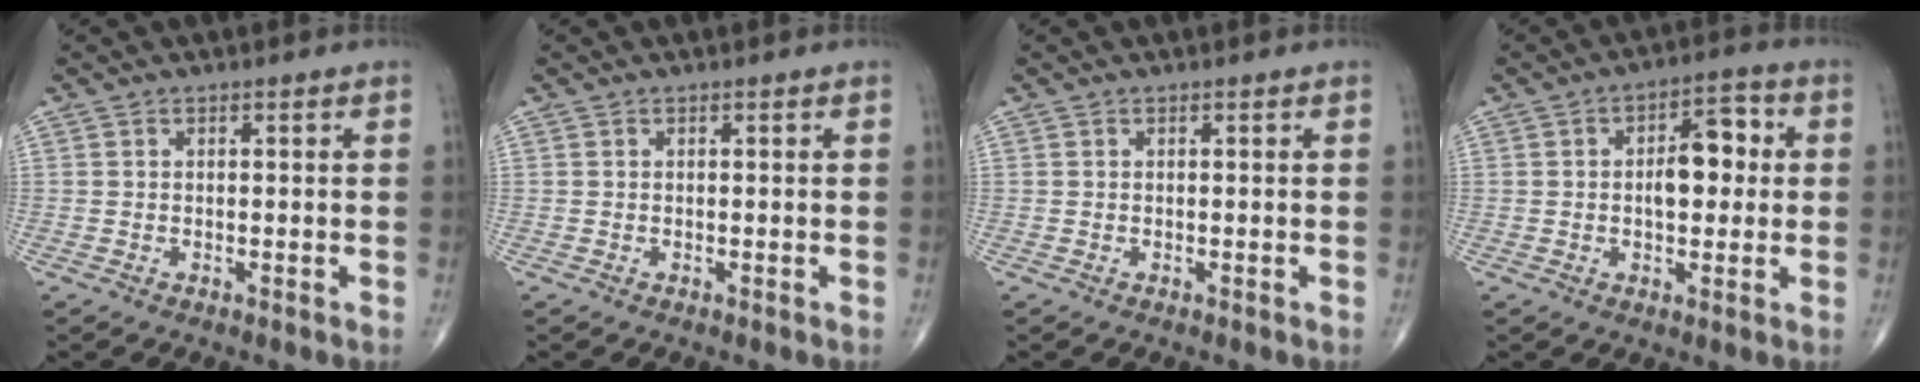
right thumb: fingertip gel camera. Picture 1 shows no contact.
{"total": 0.0}
{"total": 0.0}
{"total": 8.8, "force": [0.7, 4.7, 7.4], "torque": [-0.084, 0.016, 0.004]}